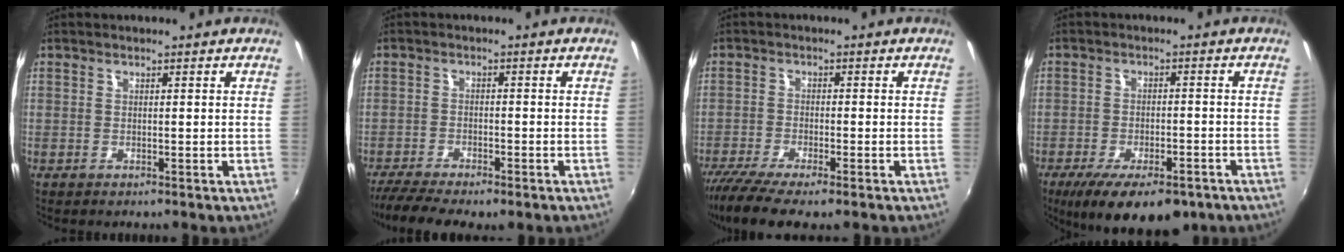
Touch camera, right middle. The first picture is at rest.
{"total": 9.0, "force": [-7.5, 1.8, 4.7], "torque": [-0.118, -0.030, -0.126]}
{"total": 8.7, "force": [-6.8, 1.4, 5.2], "torque": [-0.128, -0.039, -0.123]}
{"total": 14.5, "force": [-9.7, 5.7, 9.1], "torque": [-0.176, -0.033, -0.141]}